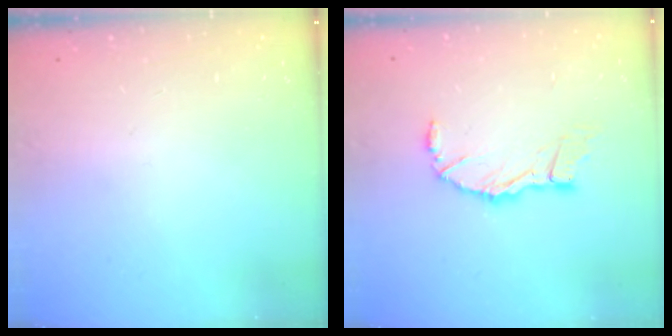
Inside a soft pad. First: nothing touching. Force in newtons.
{"total": 10.1, "press": 10.0, "slide": 1.3}